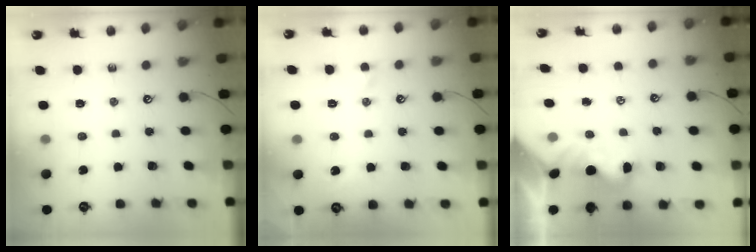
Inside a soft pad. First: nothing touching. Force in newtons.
{"total": 0.9, "press": 0.7, "slide": 0.6}
{"total": 2.2, "press": 2.2, "slide": 0.6}